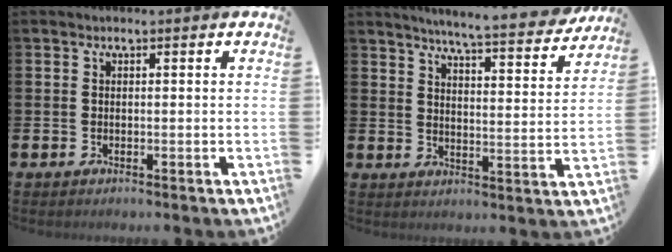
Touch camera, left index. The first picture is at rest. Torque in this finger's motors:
{"motor_torque": [1.01, -1.13, 0.38, 0.12]}